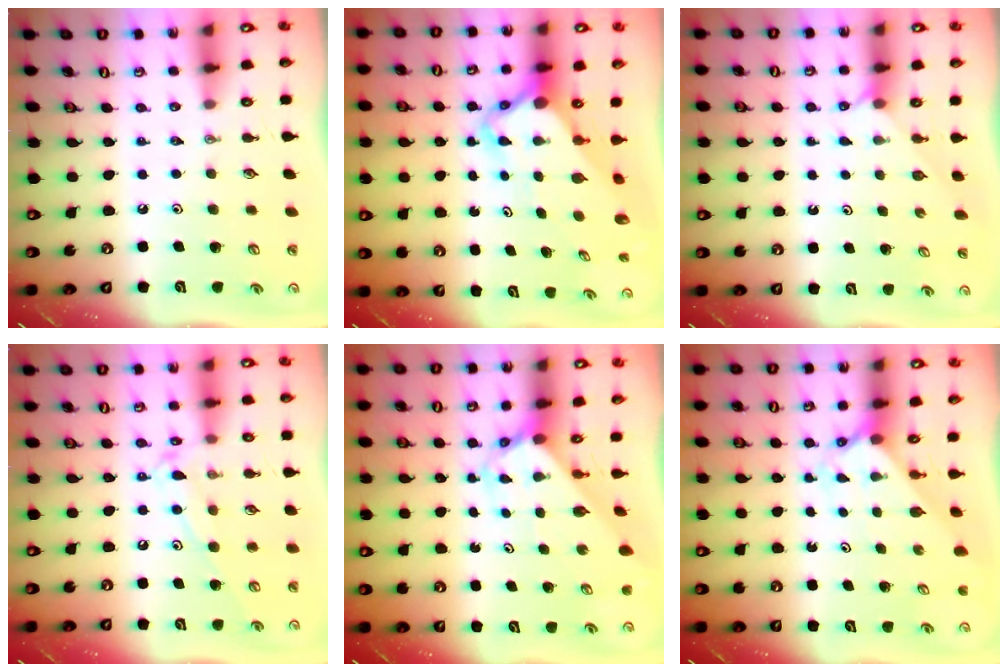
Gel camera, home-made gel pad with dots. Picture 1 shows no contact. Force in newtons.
{"total": 5.1, "press": 5.0, "slide": 0.4}
{"total": 2.0, "press": 1.9, "slide": 0.4}
{"total": 11.3, "press": 11.3, "slide": 0.7}
{"total": 2.5, "press": 2.5, "slide": 0.2}
{"total": 2.1, "press": 2.1, "slide": 0.2}